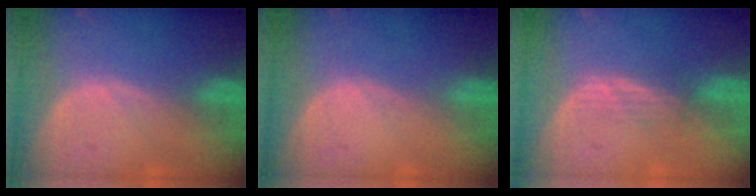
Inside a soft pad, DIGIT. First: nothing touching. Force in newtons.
{"total": 0.0}
{"total": 2.4, "press": 2.3, "slide": 0.6}